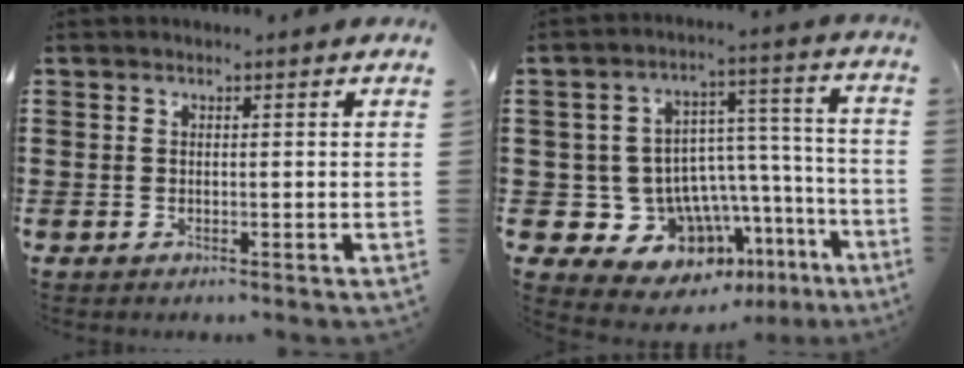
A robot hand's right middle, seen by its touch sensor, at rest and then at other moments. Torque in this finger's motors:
{"motor_torque": [0.61, -0.24, 0.62, 0.04]}